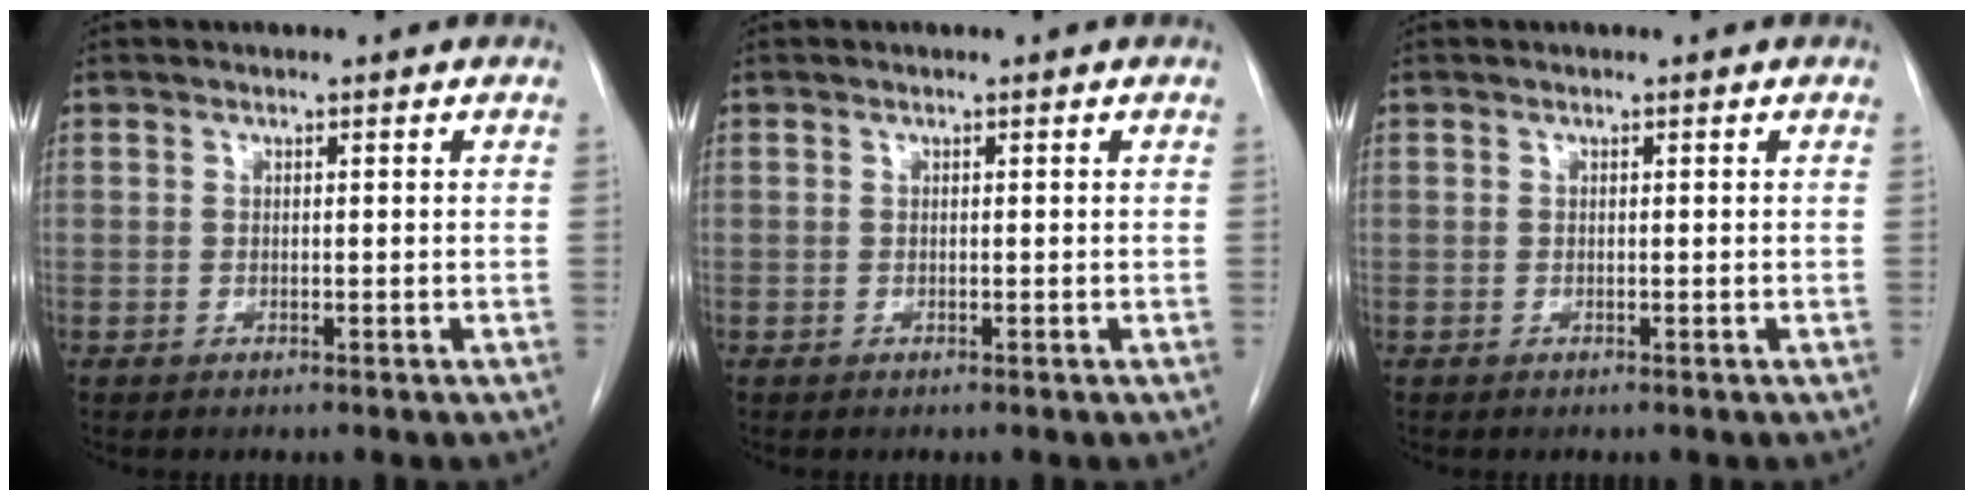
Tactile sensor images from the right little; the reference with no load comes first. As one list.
[{"total": 0.0}, {"total": 0.0}]